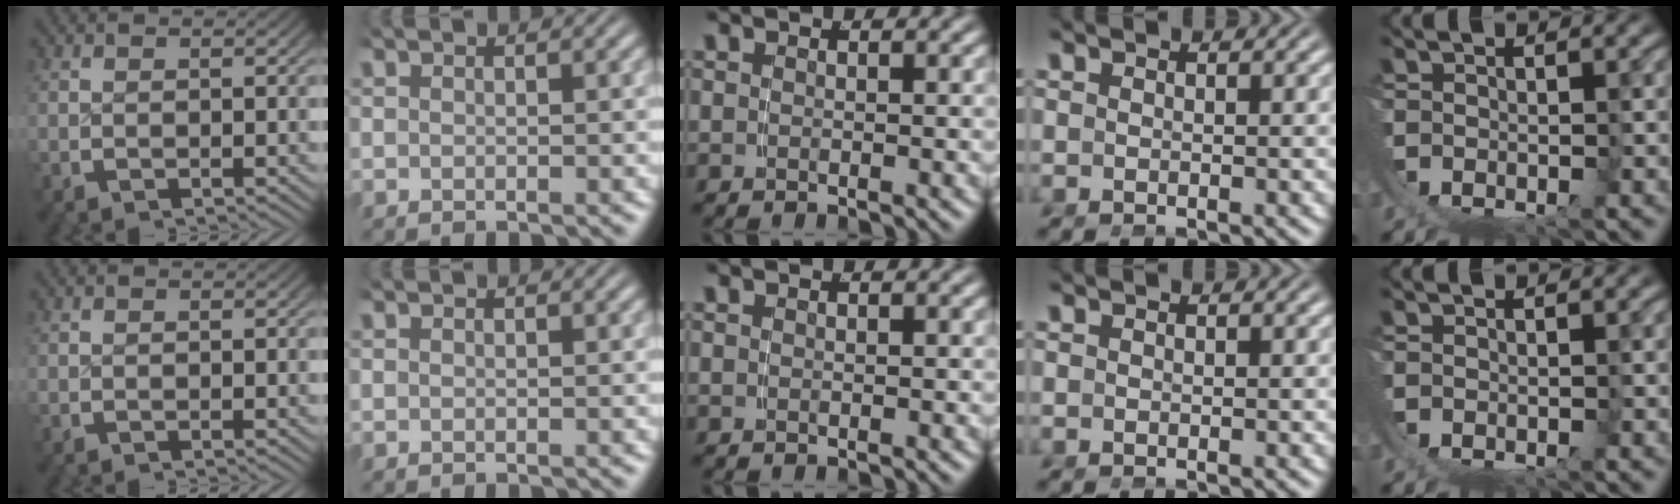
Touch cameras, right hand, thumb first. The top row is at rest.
{}